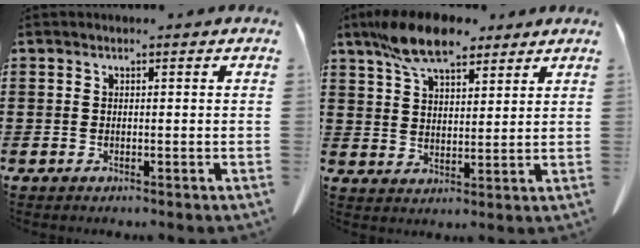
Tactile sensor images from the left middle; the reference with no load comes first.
{"total": 9.5, "force": [7.2, 3.5, 5.2], "torque": [-0.122, -0.005, 0.134]}